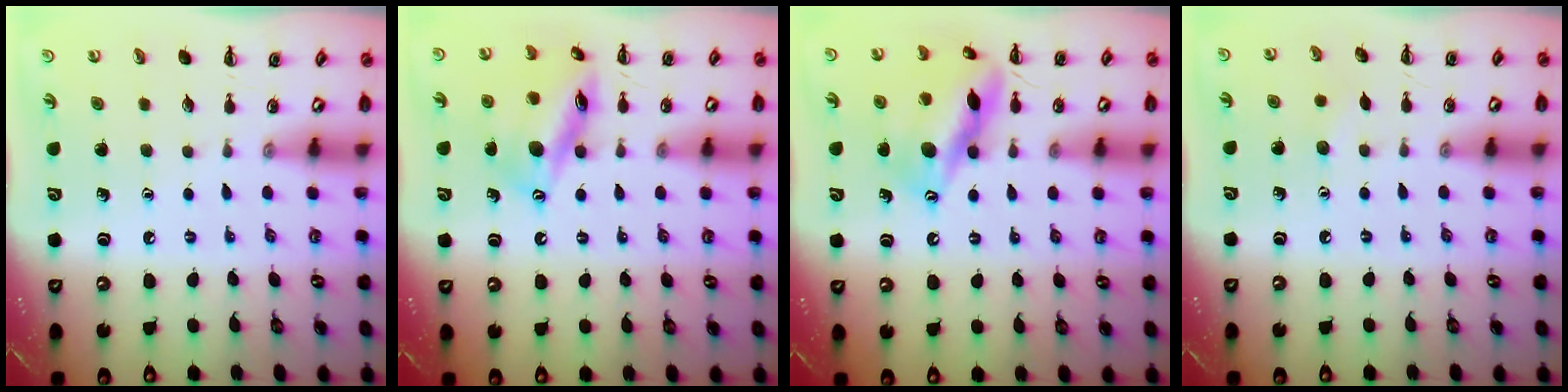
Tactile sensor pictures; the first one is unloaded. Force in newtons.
{"total": 16.0, "press": 15.8, "slide": 2.4}
{"total": 15.7, "press": 15.6, "slide": 2.1}
{"total": 4.0, "press": 3.9, "slide": 0.9}